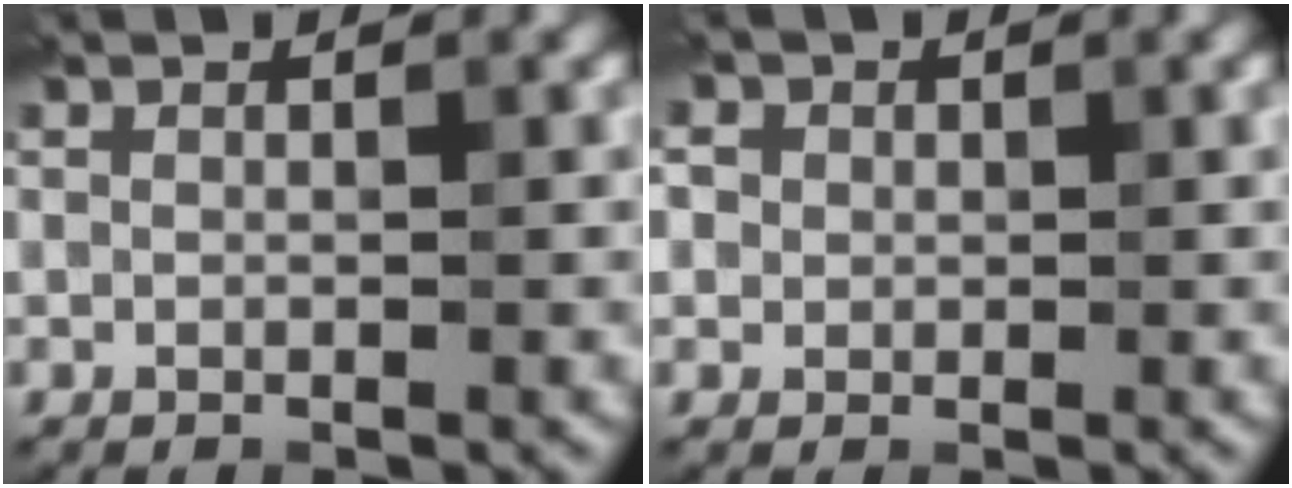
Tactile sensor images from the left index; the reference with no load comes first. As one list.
[{"total": 5.8, "force": [2.6, 4.5, 2.6], "torque": [-0.041, 0.028, 0.010]}]